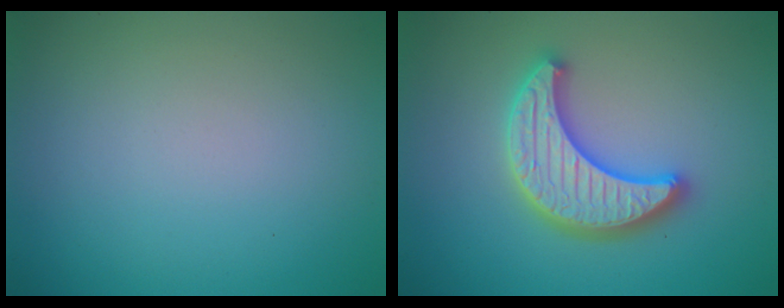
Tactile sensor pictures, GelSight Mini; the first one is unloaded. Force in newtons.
{"total": 5.4, "press": 5.3, "slide": 0.9}